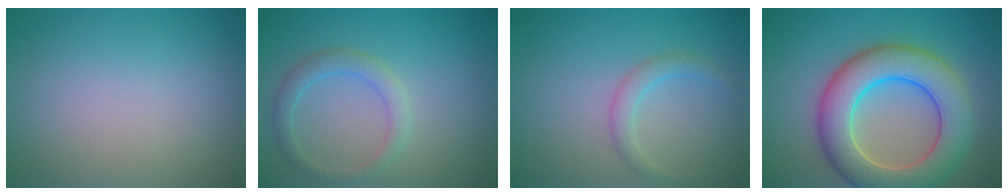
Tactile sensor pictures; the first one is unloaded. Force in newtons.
{"total": 2.2, "press": 2.2, "slide": 0.1}
{"total": 1.7, "press": 1.7, "slide": 0.0}
{"total": 9.1, "press": 9.1, "slide": 0.4}